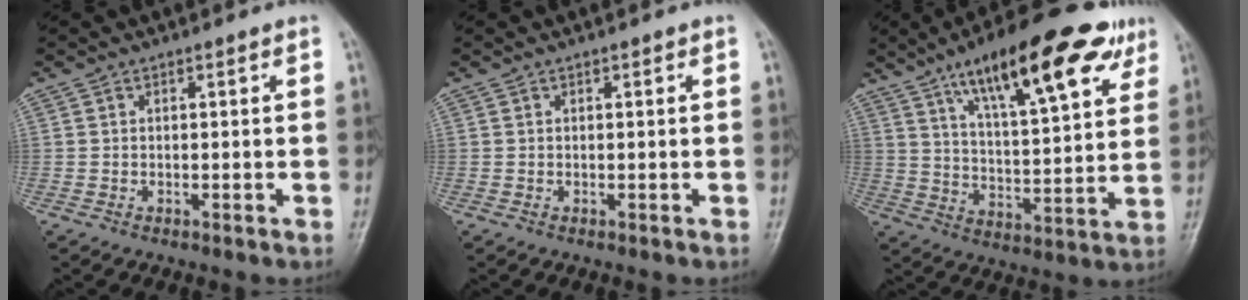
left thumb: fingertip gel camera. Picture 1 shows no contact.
{"total": 0.0}
{"total": 22.3, "force": [12.3, 6.9, 17.3], "torque": [-0.236, -0.029, 0.193]}